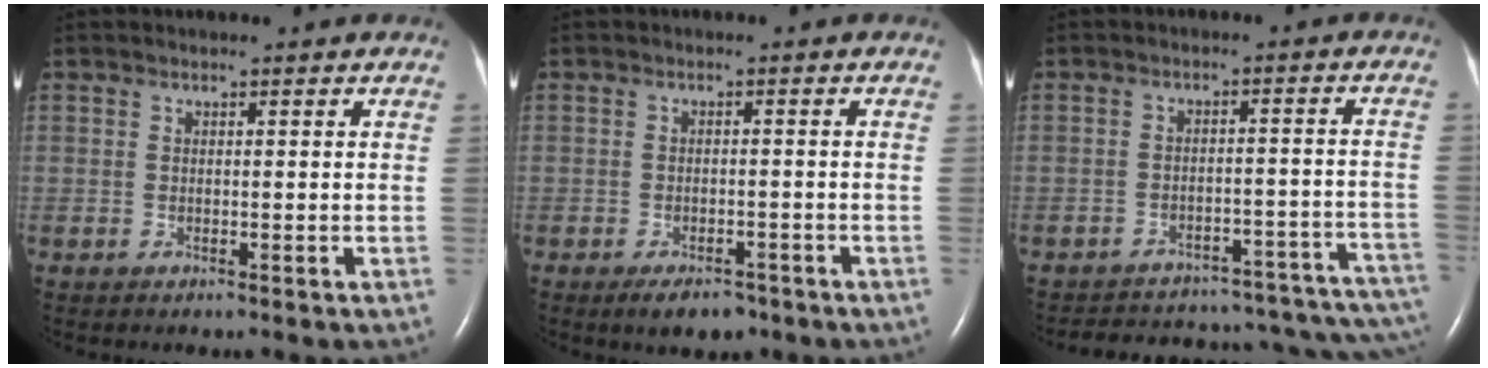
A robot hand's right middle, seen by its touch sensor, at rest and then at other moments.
{"total": 4.2, "force": [-3.0, 1.9, 2.2], "torque": [-0.034, -0.002, -0.038]}
{"total": 26.3, "force": [-23.5, 6.7, 9.7], "torque": [-0.119, 0.010, -0.275]}